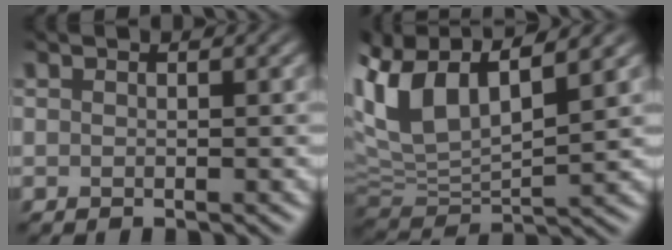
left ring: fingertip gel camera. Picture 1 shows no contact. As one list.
[{"total": 8.0, "force": [3.7, 3.6, 6.1], "torque": [-0.130, 0.012, 0.066]}]